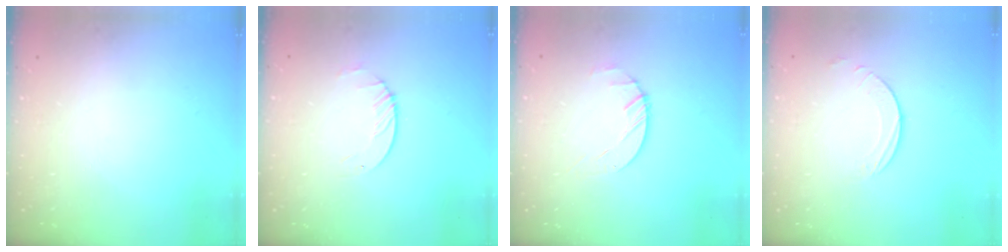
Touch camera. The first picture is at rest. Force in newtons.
{"total": 1.6, "press": 1.6, "slide": 0.2}
{"total": 1.4, "press": 1.4, "slide": 0.2}
{"total": 1.6, "press": 1.6, "slide": 0.2}